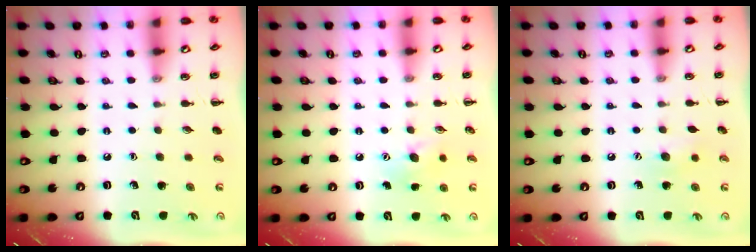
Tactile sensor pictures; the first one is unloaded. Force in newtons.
{"total": 6.9, "press": 6.7, "slide": 1.7}
{"total": 6.6, "press": 6.4, "slide": 1.6}